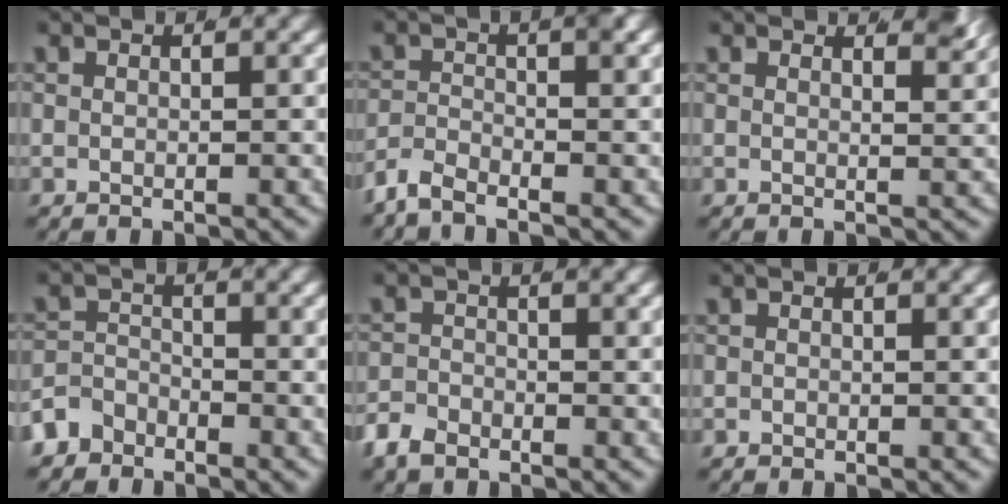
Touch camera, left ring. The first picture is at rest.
{"total": 2.4, "force": [-1.9, 0.3, 1.4], "torque": [-0.028, -0.006, -0.034]}
{"total": 2.2, "force": [1.8, 0.2, 1.3], "torque": [-0.011, -0.013, 0.030]}
{"total": 3.5, "force": [-2.8, 2.0, 0.5], "torque": [-0.012, -0.016, -0.044]}
{"total": 2.1, "force": [-1.8, 0.9, 0.5], "torque": [-0.012, -0.010, -0.031]}
{"total": 0.0}